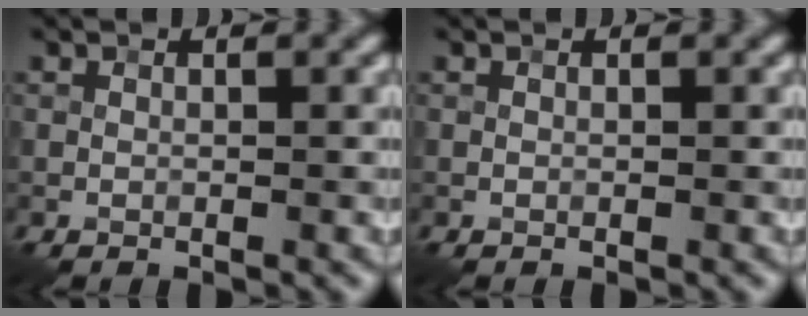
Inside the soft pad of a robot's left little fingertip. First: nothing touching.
{"total": 0.0}